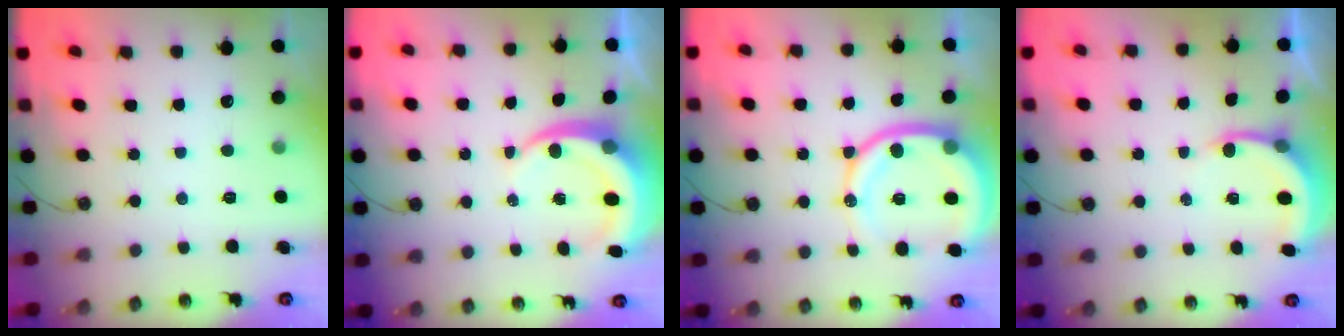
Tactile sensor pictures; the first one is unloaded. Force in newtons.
{"total": 7.7, "press": 7.7, "slide": 0.9}
{"total": 15.3, "press": 15.1, "slide": 1.9}
{"total": 5.1, "press": 5.0, "slide": 0.4}